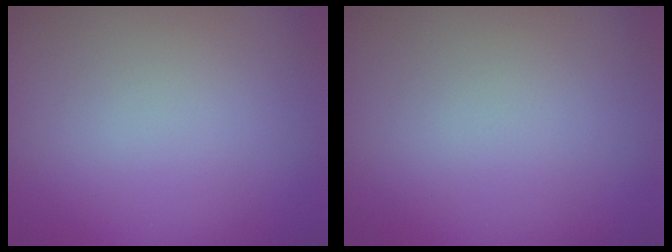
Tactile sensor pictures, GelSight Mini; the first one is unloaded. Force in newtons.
{"total": 0.0}